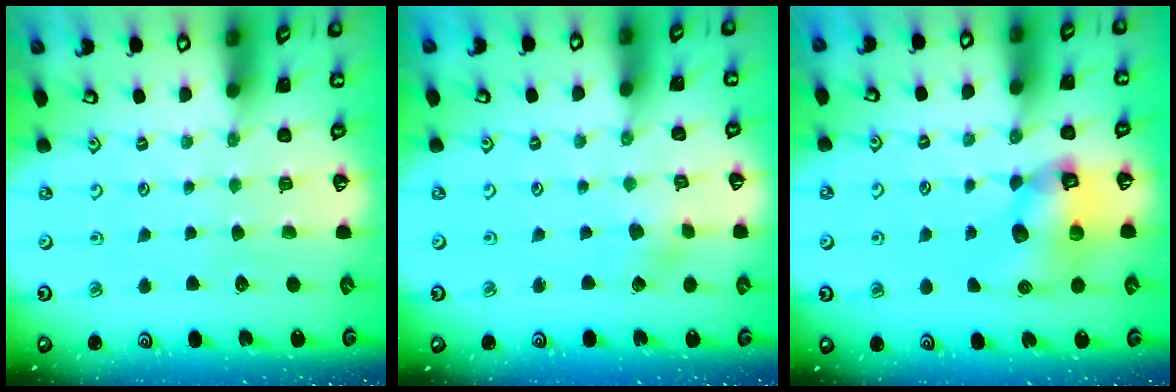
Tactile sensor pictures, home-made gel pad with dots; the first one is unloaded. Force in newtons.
{"total": 2.6, "press": 2.6, "slide": 0.4}
{"total": 11.1, "press": 11.0, "slide": 1.5}